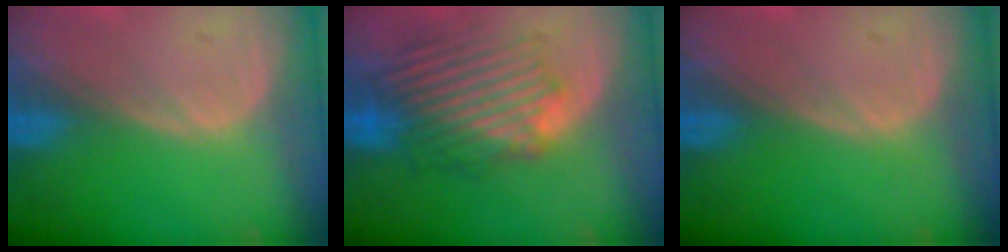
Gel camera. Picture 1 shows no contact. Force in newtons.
{"total": 8.4, "press": 8.0, "slide": 2.5}
{"total": 0.0}